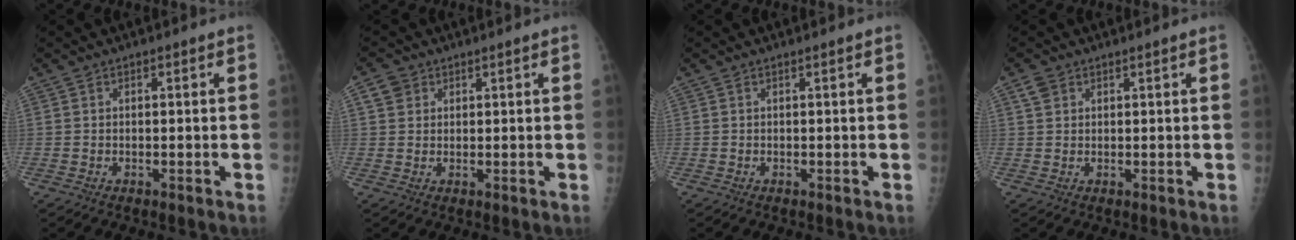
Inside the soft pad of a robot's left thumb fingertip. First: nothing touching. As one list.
[{"total": 2.9, "force": [1.3, 2.5, 0.8], "torque": [0.003, -0.002, 0.021]}, {"total": 0.0}, {"total": 2.2, "force": [1.2, 1.6, 0.8], "torque": [-0.004, 0.003, 0.022]}]